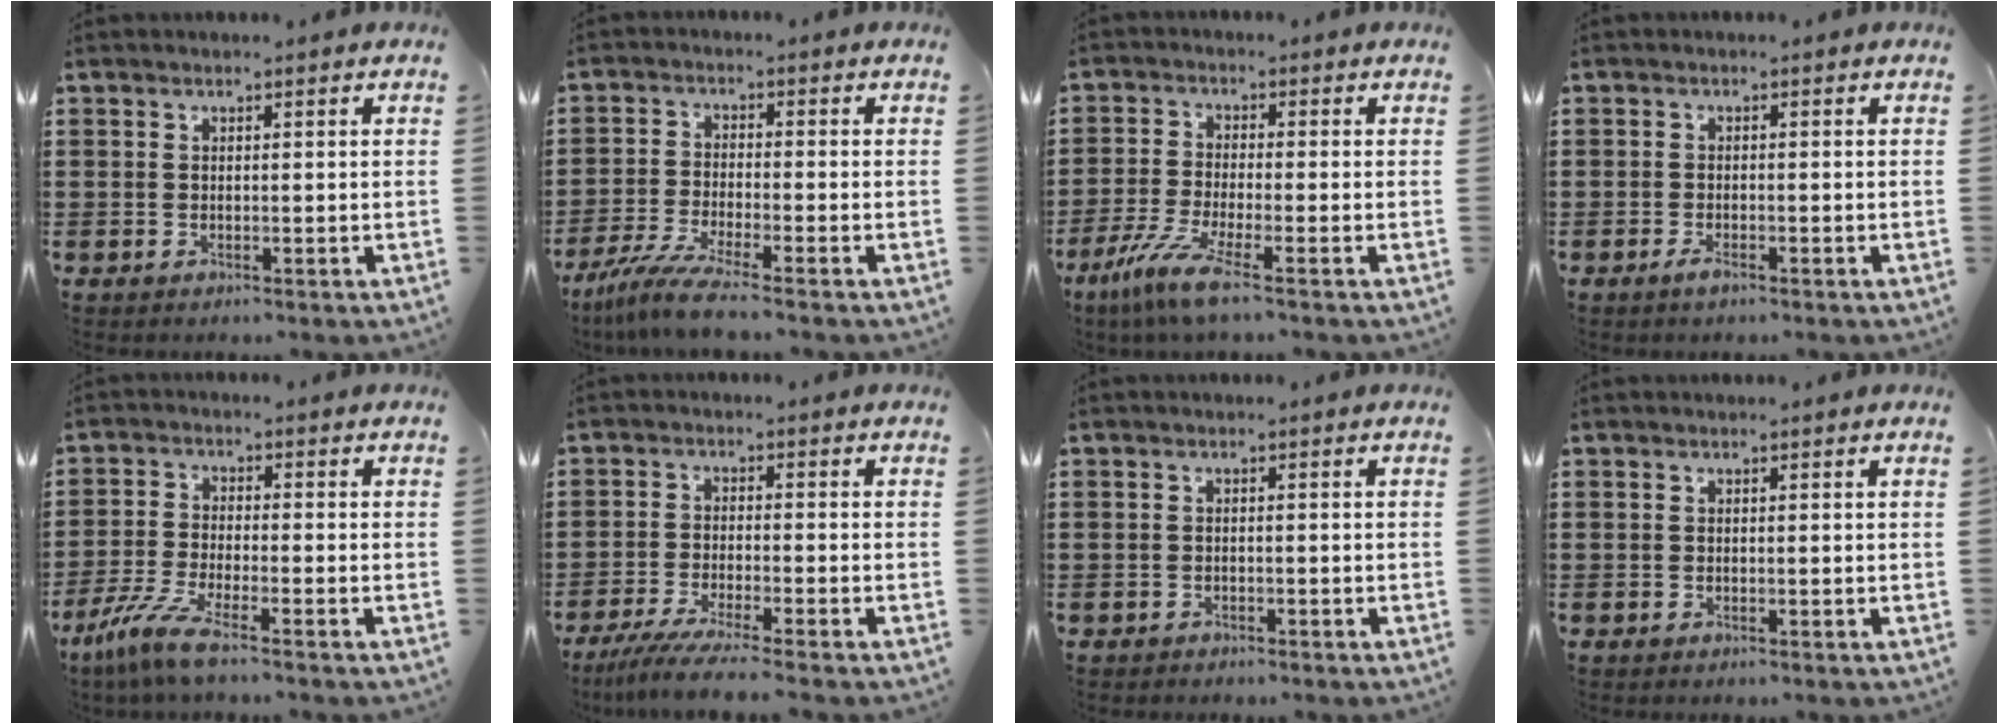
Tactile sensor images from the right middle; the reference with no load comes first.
{"total": 6.2, "force": [-5.0, -0.1, 3.7], "torque": [-0.094, -0.025, -0.101]}
{"total": 6.4, "force": [-4.0, 0.3, 5.0], "torque": [-0.116, -0.021, -0.079]}
{"total": 1.4, "force": [-0.8, 0.4, 1.0], "torque": [-0.026, -0.005, -0.018]}
{"total": 6.3, "force": [-4.4, 0.4, 4.4], "torque": [-0.112, -0.022, -0.090]}
{"total": 4.6, "force": [-4.0, -0.4, 2.3], "torque": [-0.058, -0.022, -0.080]}
{"total": 0.7, "force": [-0.6, 0.3, 0.0], "torque": [-0.002, 0.001, -0.015]}
{"total": 0.0}